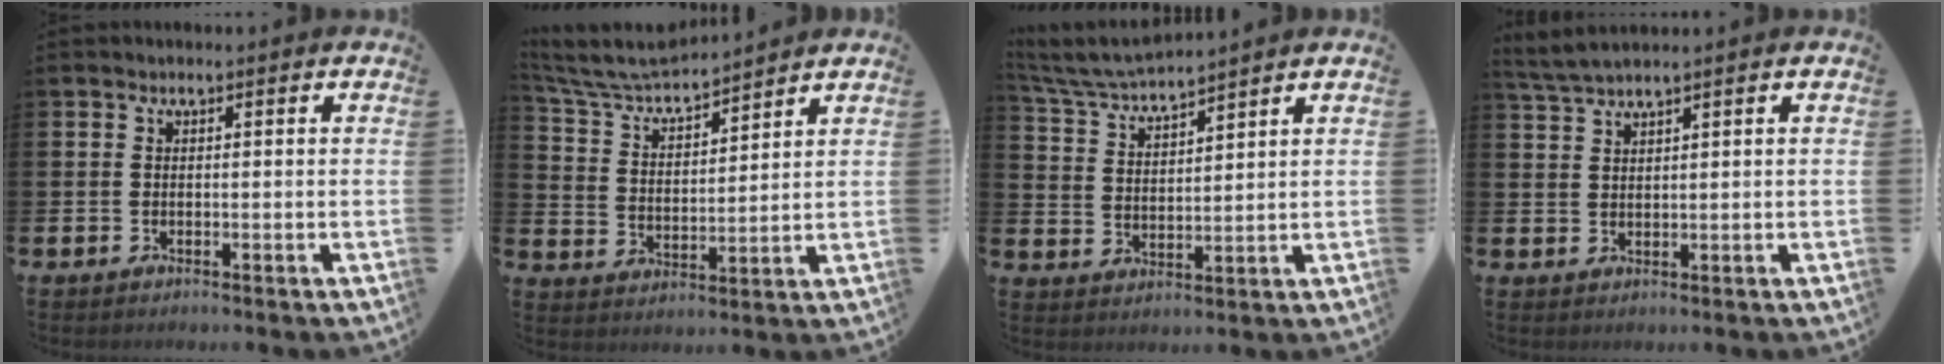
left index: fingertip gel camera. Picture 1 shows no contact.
{"total": 6.2, "force": [5.9, 1.0, 1.6], "torque": [-0.064, -0.045, 0.100]}
{"total": 5.3, "force": [5.2, 0.0, 1.0], "torque": [-0.047, -0.030, 0.092]}
{"total": 2.2, "force": [2.1, -0.2, 0.6], "torque": [-0.024, 0.001, 0.042]}